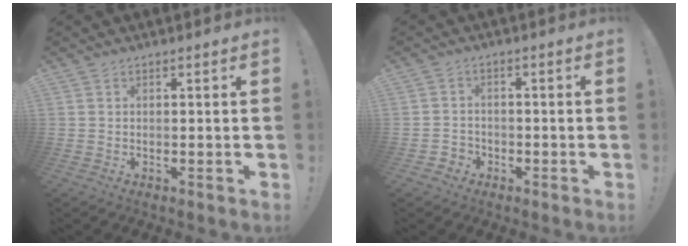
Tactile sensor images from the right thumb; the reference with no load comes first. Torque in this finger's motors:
{"motor_torque": [0.35, -0.30, -0.01, -0.24, 0.00]}